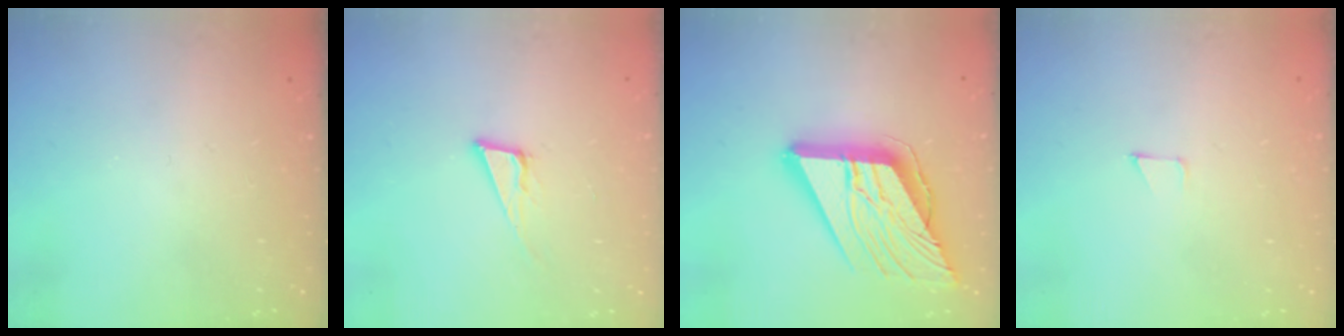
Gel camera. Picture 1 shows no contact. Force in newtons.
{"total": 7.4, "press": 6.9, "slide": 2.6}
{"total": 24.5, "press": 24.3, "slide": 3.0}
{"total": 2.6, "press": 2.6, "slide": 0.2}